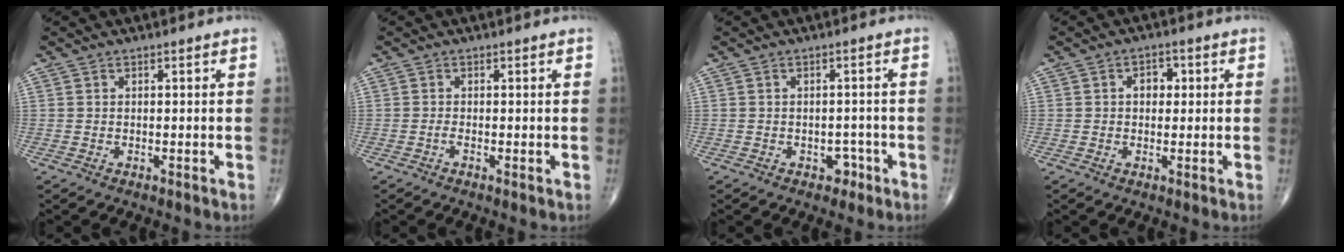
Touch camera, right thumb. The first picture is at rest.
{"total": 0.8, "force": [-0.4, 0.1, 0.7], "torque": [-0.014, -0.001, -0.010]}
{"total": 2.5, "force": [-1.4, 1.8, 1.1], "torque": [0.005, 0.010, -0.018]}
{"total": 3.3, "force": [0.4, 2.5, 2.2], "torque": [-0.013, 0.009, 0.002]}